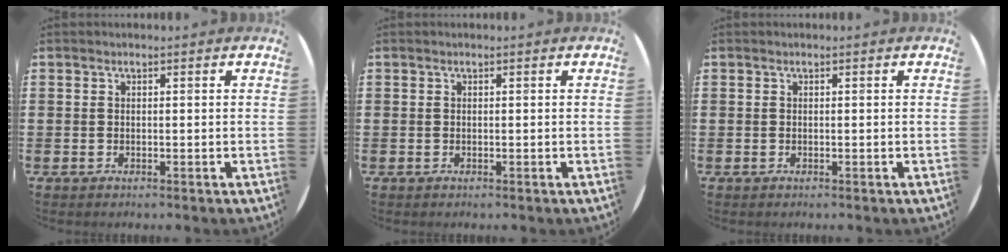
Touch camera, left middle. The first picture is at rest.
{"total": 0.0}
{"total": 0.0}